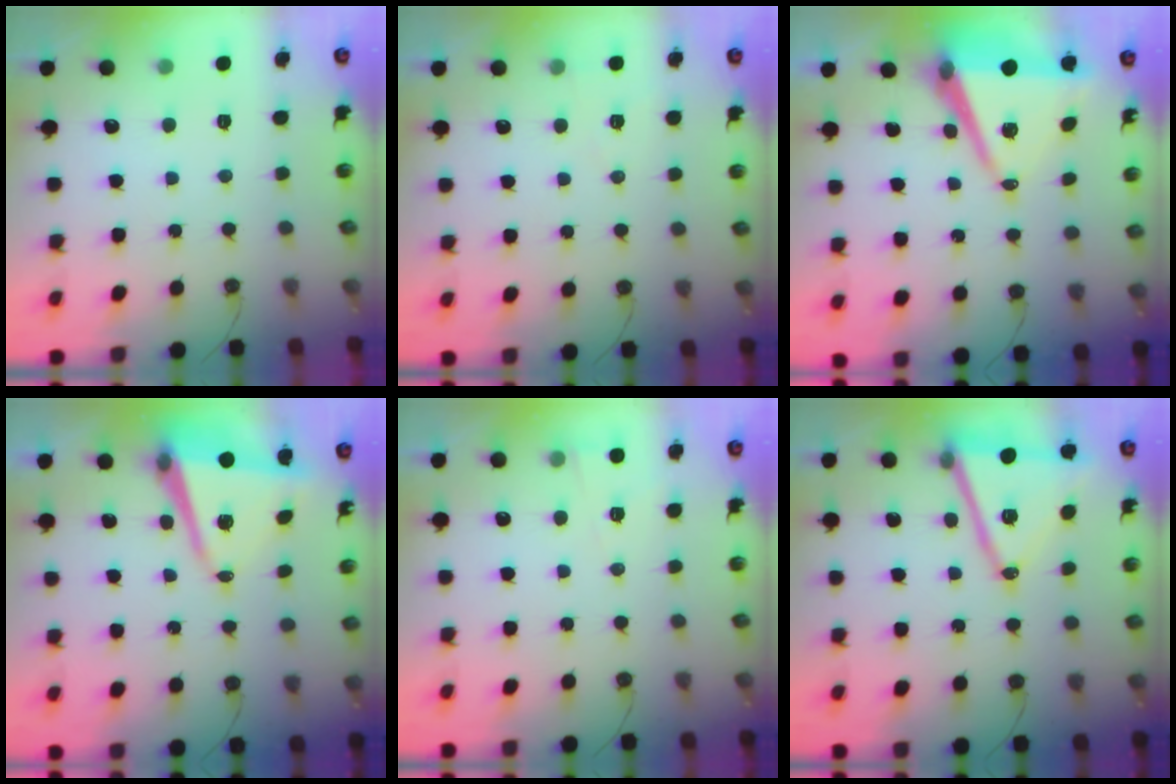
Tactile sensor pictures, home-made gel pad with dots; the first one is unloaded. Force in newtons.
{"total": 6.5, "press": 4.9, "slide": 4.2}
{"total": 10.7, "press": 9.9, "slide": 4.0}
{"total": 9.5, "press": 9.3, "slide": 1.7}
{"total": 3.1, "press": 2.9, "slide": 1.1}
{"total": 15.4, "press": 14.9, "slide": 3.9}